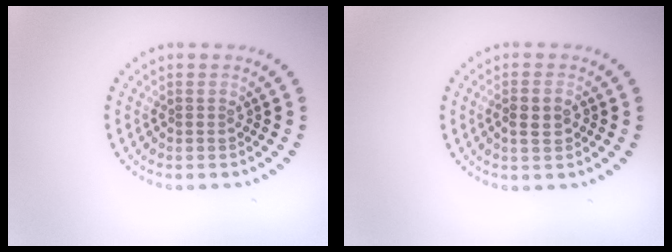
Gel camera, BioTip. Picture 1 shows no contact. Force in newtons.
{"total": 2.1, "press": 2.1, "slide": 0.4}